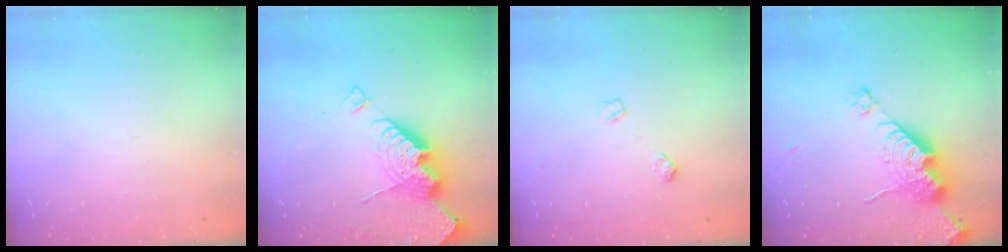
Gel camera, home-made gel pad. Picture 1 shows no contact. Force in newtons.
{"total": 15.4, "press": 15.3, "slide": 1.5}
{"total": 4.5, "press": 4.5, "slide": 0.8}
{"total": 15.9, "press": 15.9, "slide": 1.3}